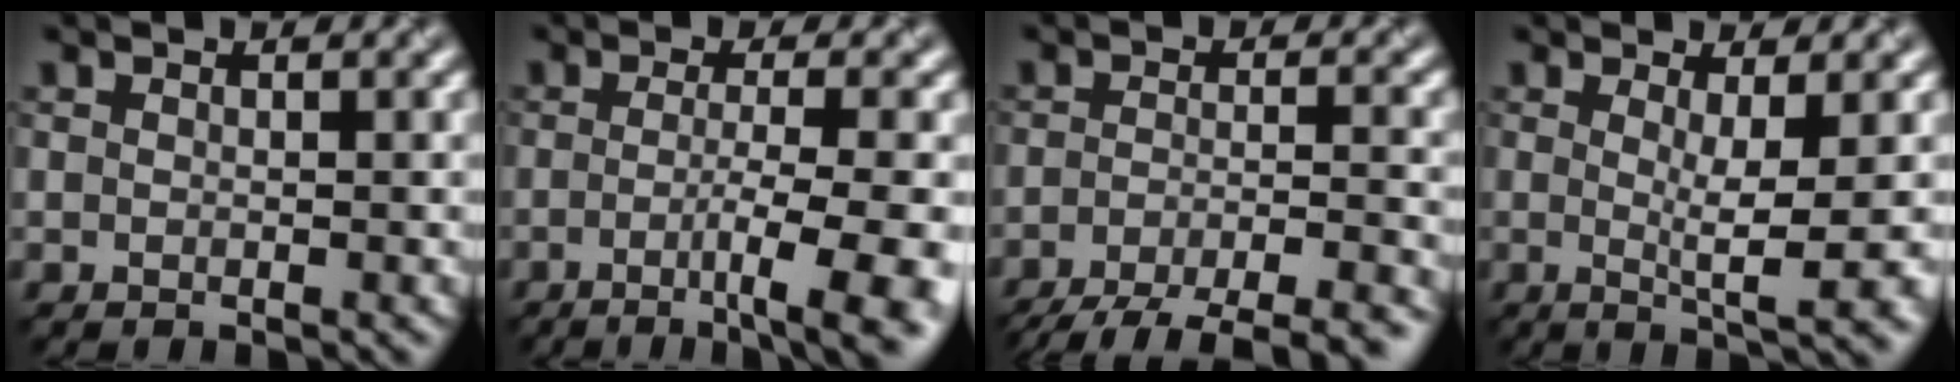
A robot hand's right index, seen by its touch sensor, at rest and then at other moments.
{"total": 7.8, "force": [-2.6, 1.8, 7.1], "torque": [-0.090, -0.006, -0.040]}
{"total": 8.8, "force": [-7.1, 1.9, 4.9], "torque": [-0.072, -0.016, -0.104]}
{"total": 5.0, "force": [0.1, 0.9, 4.9], "torque": [-0.071, -0.009, 0.003]}